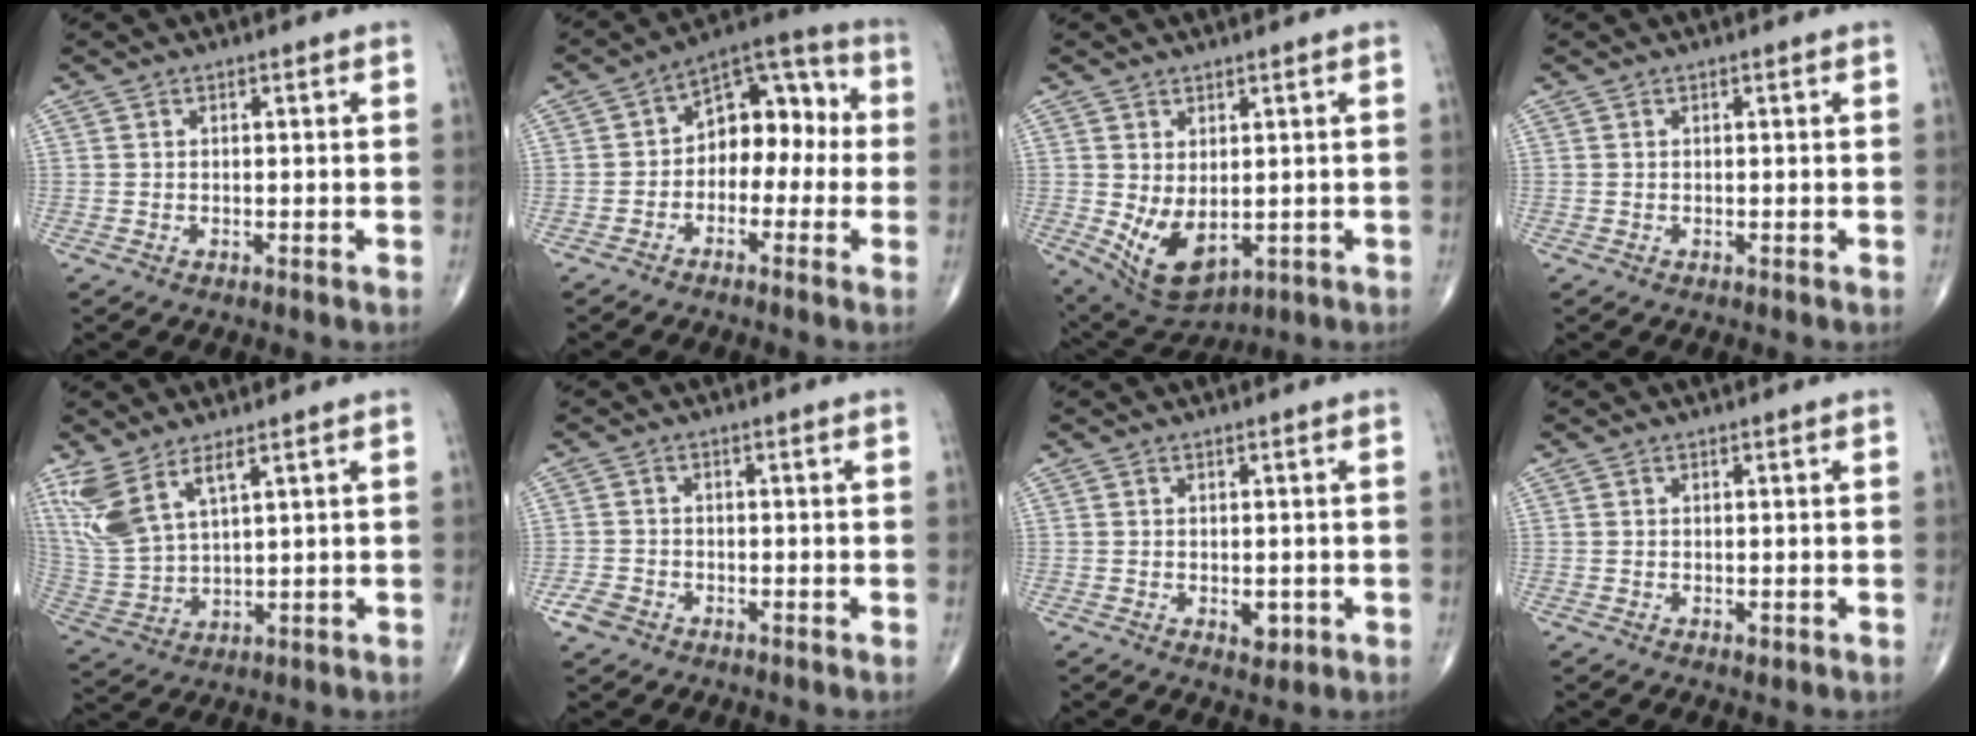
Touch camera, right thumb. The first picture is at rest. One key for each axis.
{"total": 11.5, "fx": -0.8, "fy": 7.6, "fz": 8.6, "tx": -0.082, "ty": 0.049, "tz": -0.030}
{"total": 8.8, "fx": -0.8, "fy": 5.2, "fz": 7.1, "tx": -0.112, "ty": -0.009, "tz": 0.013}
{"total": 0.0}
{"total": 10.4, "fx": 6.1, "fy": 3.7, "fz": 7.6, "tx": -0.179, "ty": -0.023, "tz": 0.142}
{"total": 3.2, "fx": -1.8, "fy": 2.2, "fz": 1.3, "tx": -0.025, "ty": 0.008, "tz": -0.034}
{"total": 2.5, "fx": -0.6, "fy": 1.5, "fz": 1.8, "tx": -0.010, "ty": 0.000, "tz": -0.004}
{"total": 0.7, "fx": -0.1, "fy": 0.5, "fz": 0.5, "tx": -0.007, "ty": -0.002, "tz": -0.002}